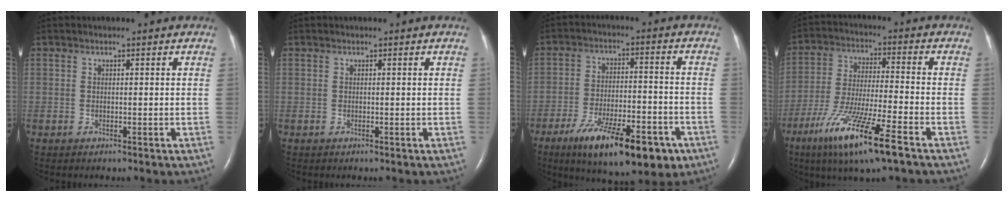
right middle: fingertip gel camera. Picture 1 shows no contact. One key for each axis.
{"total": 0.0}
{"total": 16.3, "fx": -9.8, "fy": 5.0, "fz": 12.0, "tx": -0.165, "ty": -0.011, "tz": -0.150}
{"total": 13.8, "fx": -7.9, "fy": 0.6, "fz": 11.3, "tx": -0.227, "ty": -0.034, "tz": -0.144}